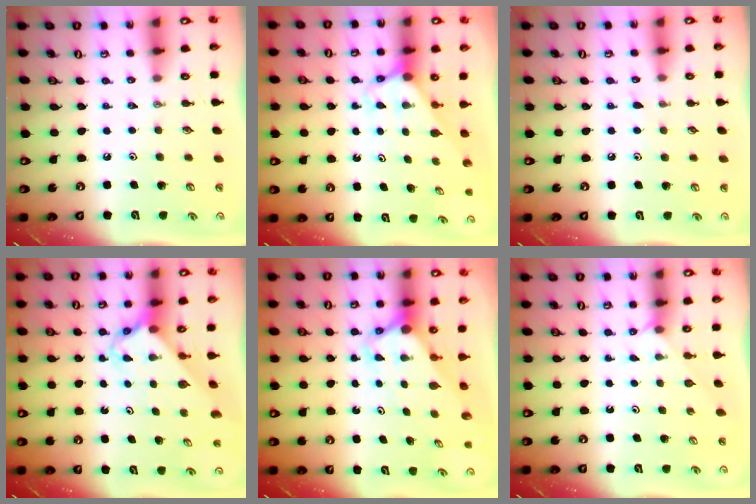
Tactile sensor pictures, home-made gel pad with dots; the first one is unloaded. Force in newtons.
{"total": 2.7, "press": 2.7, "slide": 0.2}
{"total": 4.7, "press": 4.7, "slide": 0.5}
{"total": 2.7, "press": 2.7, "slide": 0.3}
{"total": 3.0, "press": 3.0, "slide": 0.2}
{"total": 1.8, "press": 1.7, "slide": 0.4}